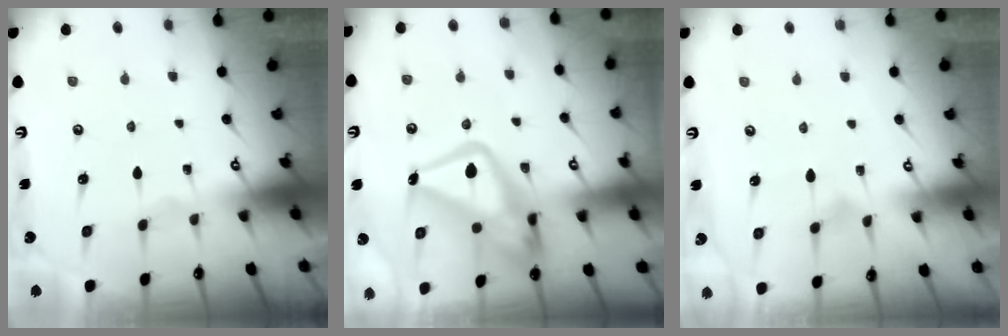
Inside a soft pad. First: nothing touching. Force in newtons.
{"total": 16.7, "press": 16.7, "slide": 1.5}
{"total": 5.6, "press": 5.6, "slide": 0.2}